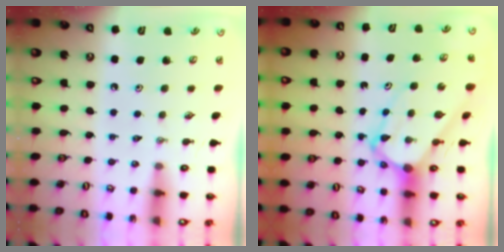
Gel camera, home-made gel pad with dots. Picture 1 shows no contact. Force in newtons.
{"total": 7.3, "press": 7.3, "slide": 0.7}